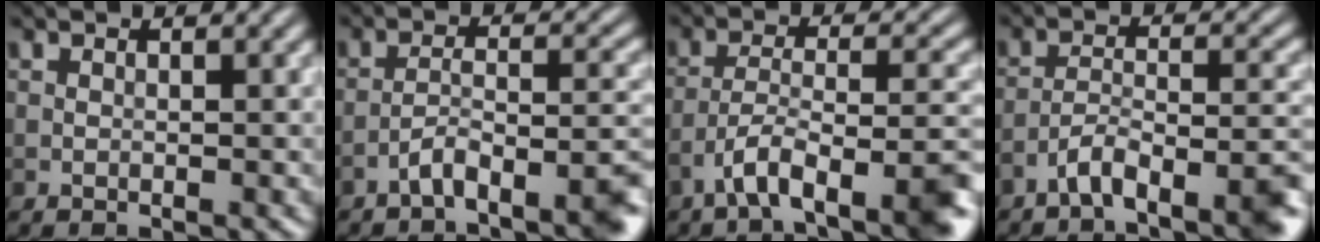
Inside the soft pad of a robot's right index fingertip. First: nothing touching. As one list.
[{"total": 5.1, "force": [-3.7, 0.9, 3.5], "torque": [-0.054, 0.008, -0.065]}, {"total": 8.0, "force": [-5.0, 2.3, 5.7], "torque": [-0.089, 0.003, -0.086]}, {"total": 6.1, "force": [-4.5, 1.3, 4.0], "torque": [-0.061, 0.003, -0.079]}]